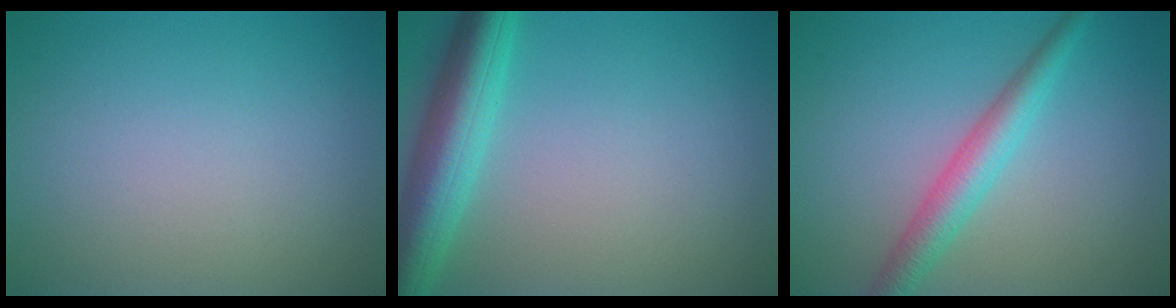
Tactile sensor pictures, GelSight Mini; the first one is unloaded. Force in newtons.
{"total": 6.3, "press": 6.3, "slide": 0.3}
{"total": 3.6, "press": 3.6, "slide": 0.1}